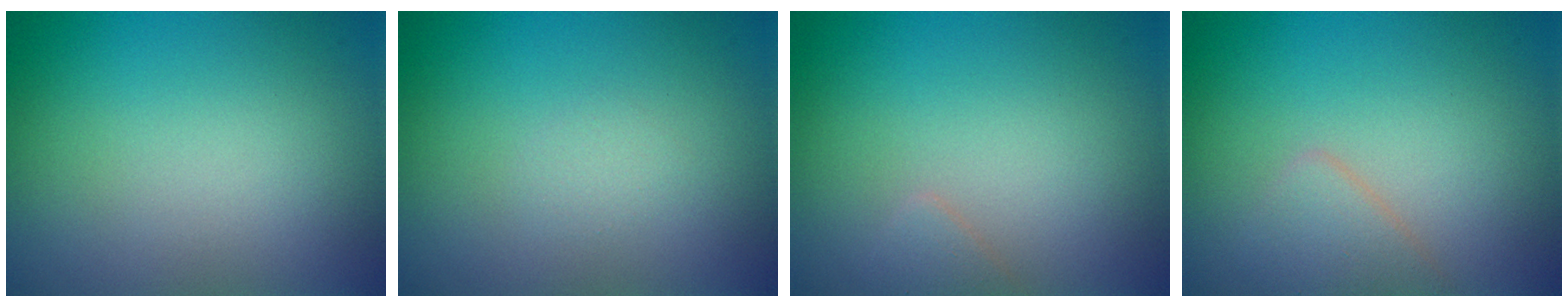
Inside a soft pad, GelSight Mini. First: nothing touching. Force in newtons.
{"total": 0.7, "press": 0.7, "slide": 0.0}
{"total": 0.9, "press": 0.9, "slide": 0.1}
{"total": 1.8, "press": 1.8, "slide": 0.1}